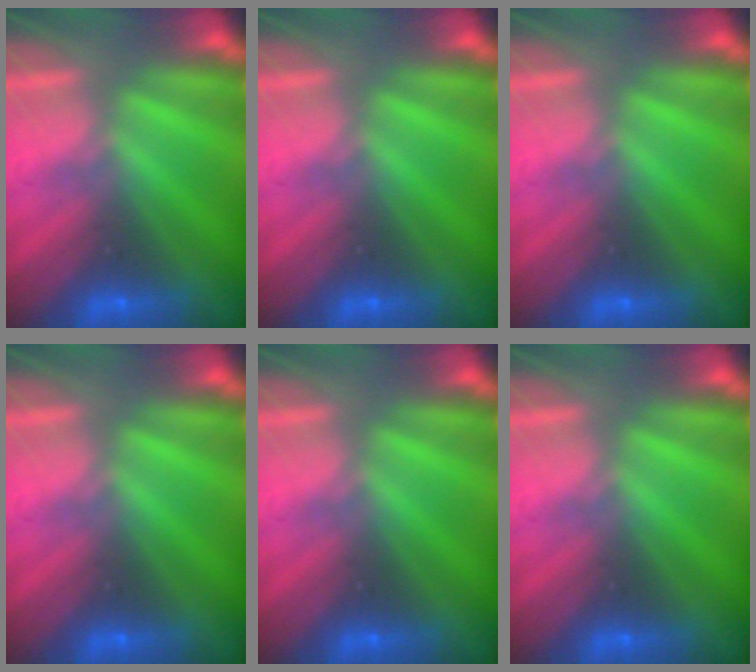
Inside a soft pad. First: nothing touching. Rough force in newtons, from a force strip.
{"total": 0.0}
{"total": 0.0}
{"total": 0.0}
{"total": 0.0}
{"total": 0.0}